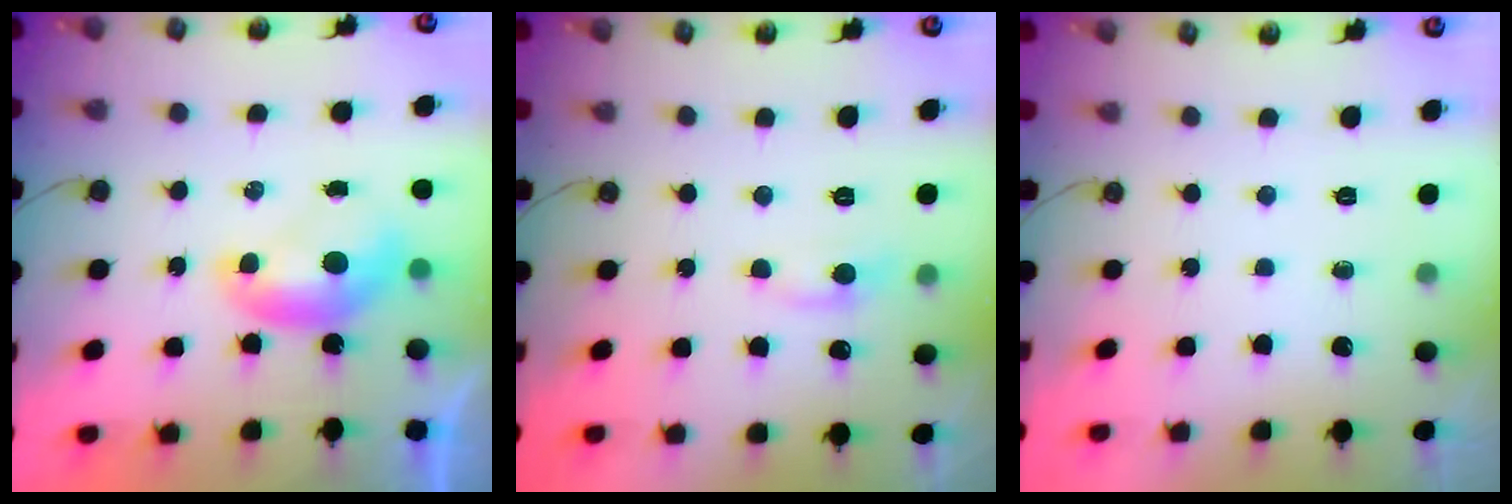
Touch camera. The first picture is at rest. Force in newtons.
{"total": 1.7, "press": 1.6, "slide": 0.7}
{"total": 0.0}